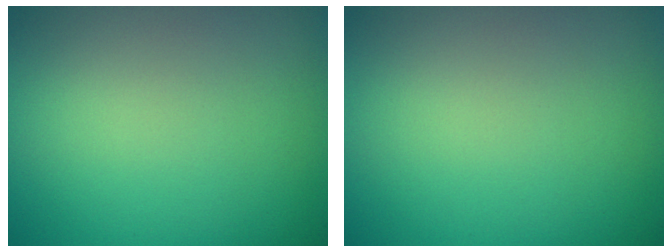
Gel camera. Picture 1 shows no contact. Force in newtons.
{"total": 0.0}